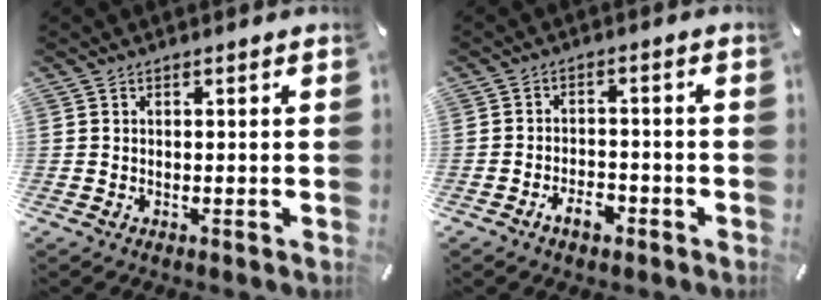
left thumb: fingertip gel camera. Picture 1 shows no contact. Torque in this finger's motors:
{"motor_torque": [-0.01, 0.02, 0.28, 0.27, 0.00]}